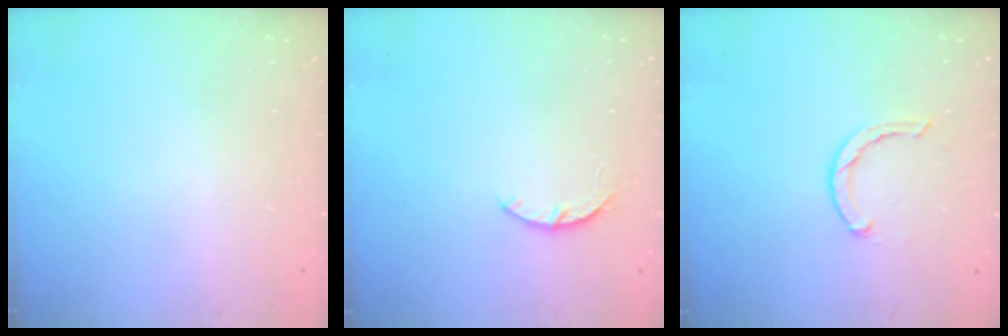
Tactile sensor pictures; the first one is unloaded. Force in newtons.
{"total": 2.9, "press": 2.8, "slide": 0.5}
{"total": 1.9, "press": 1.9, "slide": 0.3}